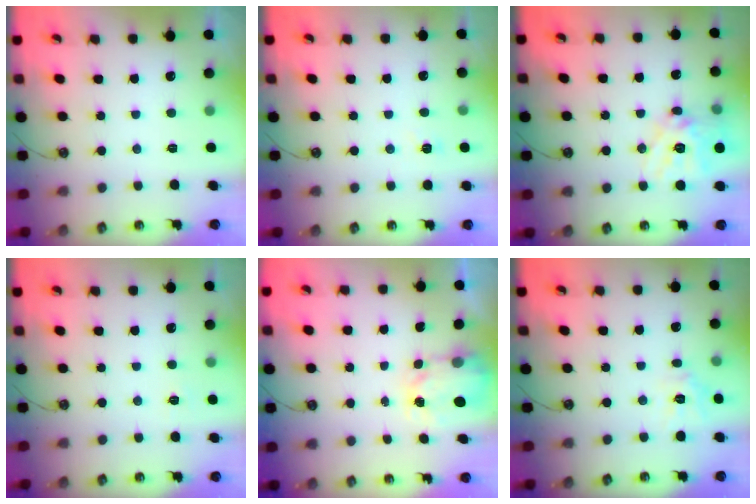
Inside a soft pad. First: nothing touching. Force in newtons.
{"total": 2.9, "press": 2.8, "slide": 0.5}
{"total": 16.1, "press": 16.0, "slide": 2.4}
{"total": 3.7, "press": 3.6, "slide": 0.5}
{"total": 3.6, "press": 3.5, "slide": 0.6}
{"total": 7.8, "press": 7.7, "slide": 0.5}